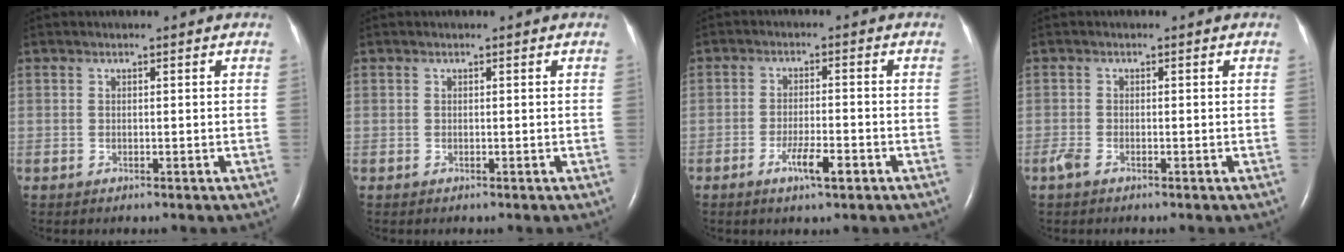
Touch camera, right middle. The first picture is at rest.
{"total": 0.0}
{"total": 4.4, "force": [-2.3, 0.6, 3.7], "torque": [-0.069, -0.002, -0.040]}
{"total": 1.4, "force": [-0.9, 0.4, 0.9], "torque": [-0.029, -0.004, -0.020]}